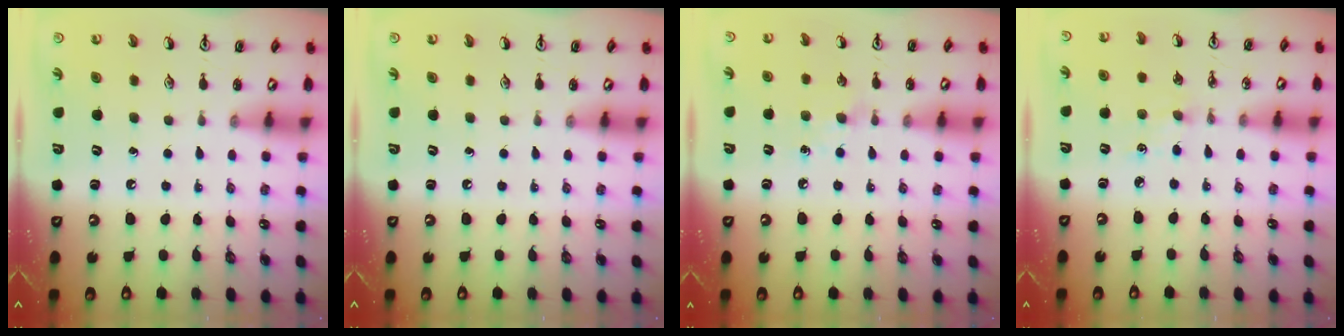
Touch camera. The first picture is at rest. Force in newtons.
{"total": 0.0}
{"total": 5.5, "press": 5.5, "slide": 0.4}
{"total": 2.7, "press": 2.7, "slide": 0.4}